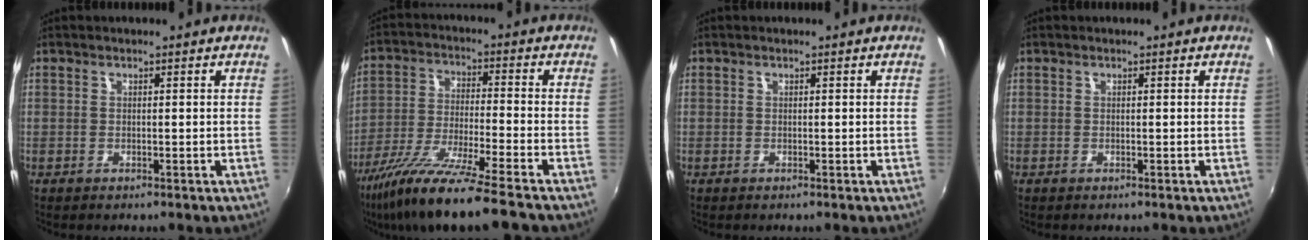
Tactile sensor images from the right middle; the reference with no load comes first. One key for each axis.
{"total": 14.8, "fx": -11.6, "fy": -0.5, "fz": 9.2, "tx": -0.183, "ty": -0.034, "tz": -0.209}
{"total": 0.0}
{"total": 0.0}